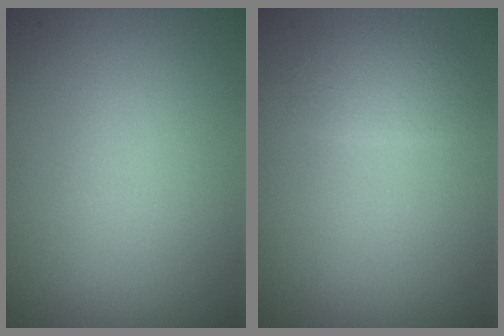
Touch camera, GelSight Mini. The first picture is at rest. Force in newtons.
{"total": 1.5, "press": 1.5, "slide": 0.1}